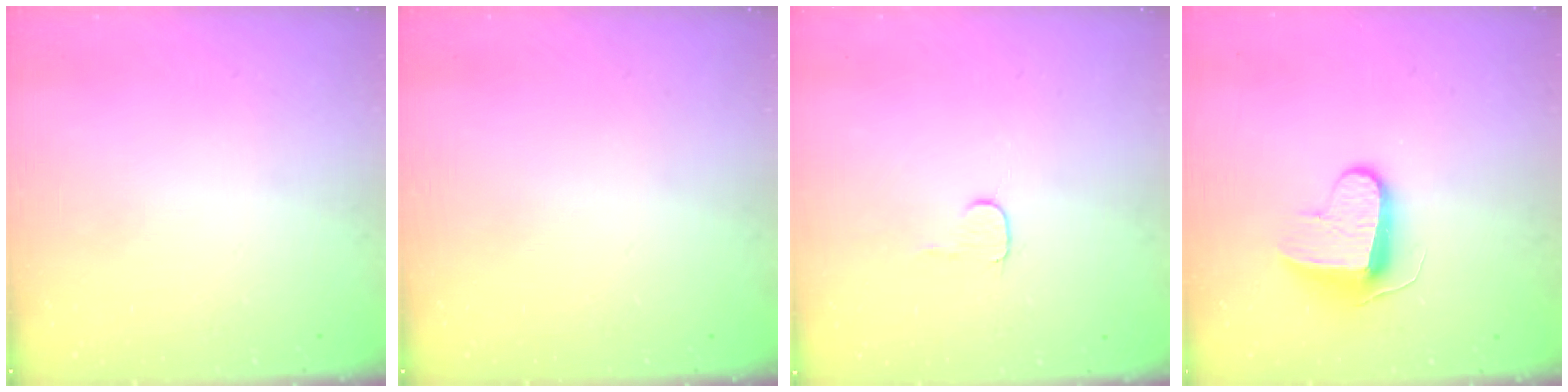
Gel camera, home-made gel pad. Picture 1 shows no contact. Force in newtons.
{"total": 0.0}
{"total": 4.4, "press": 4.4, "slide": 0.3}
{"total": 9.2, "press": 9.2, "slide": 0.3}